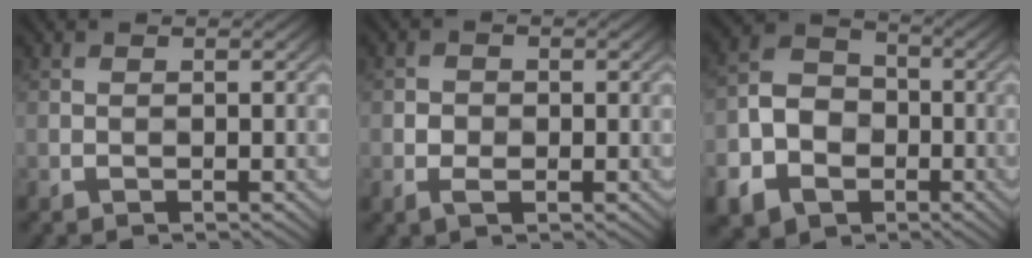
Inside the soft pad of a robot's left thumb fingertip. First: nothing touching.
{"total": 2.4, "force": [0.1, 1.9, 1.5], "torque": [-0.025, 0.005, -0.007]}
{"total": 9.4, "force": [-2.7, 7.8, 4.5], "torque": [-0.120, -0.030, -0.061]}